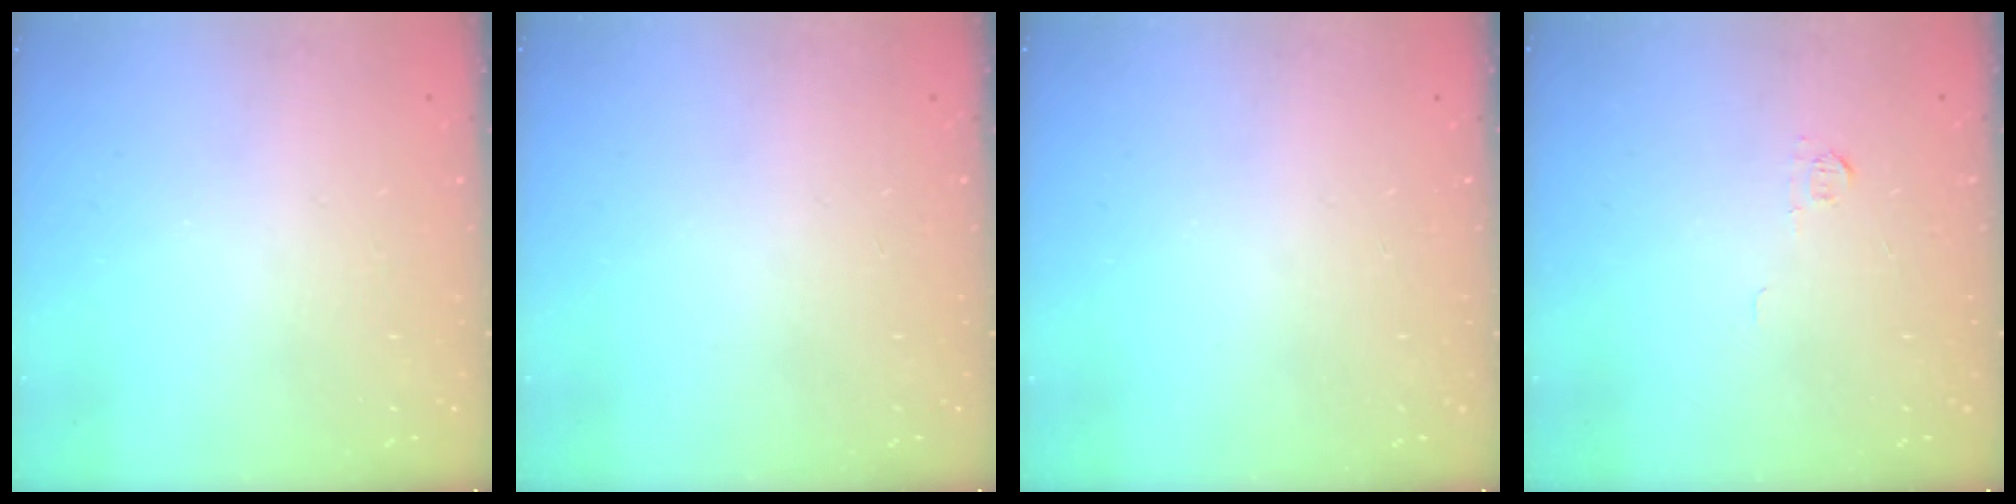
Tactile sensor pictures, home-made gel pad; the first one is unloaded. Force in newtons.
{"total": 0.0}
{"total": 0.0}
{"total": 3.6, "press": 3.5, "slide": 0.6}